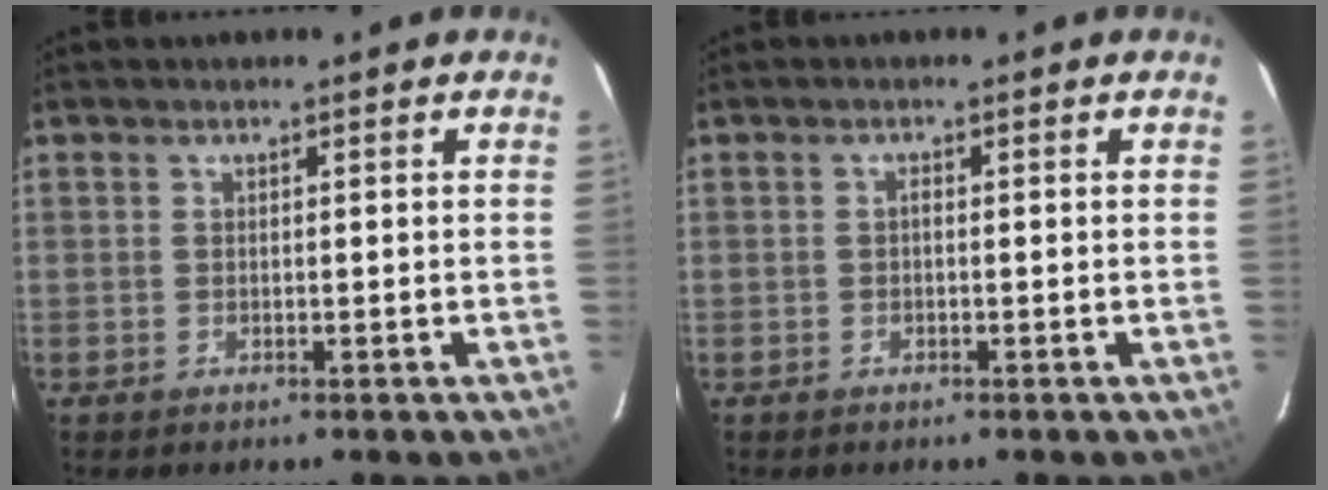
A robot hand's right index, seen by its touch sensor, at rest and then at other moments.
{"total": 0.5, "force": [-0.2, 0.3, 0.4], "torque": [-0.007, 0.005, -0.005]}